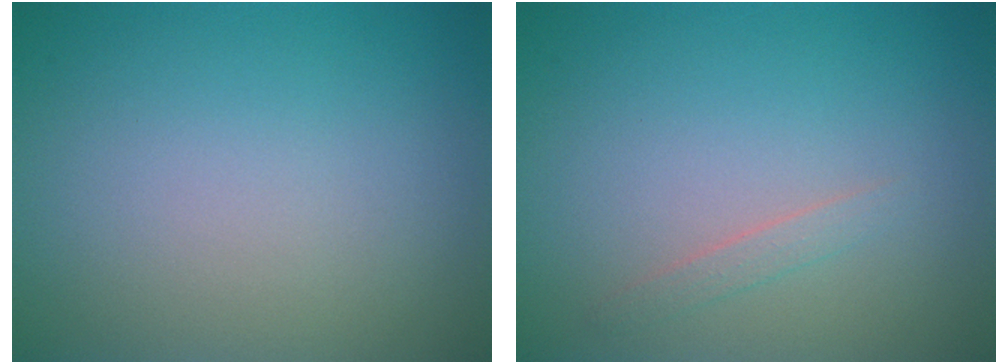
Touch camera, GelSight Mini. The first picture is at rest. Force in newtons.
{"total": 0.9, "press": 0.9, "slide": 0.0}